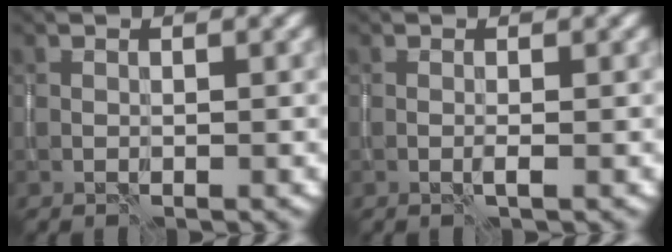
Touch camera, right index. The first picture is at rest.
{"total": 0.5, "force": [-0.2, -0.1, 0.4], "torque": [-0.011, 0.000, -0.005]}